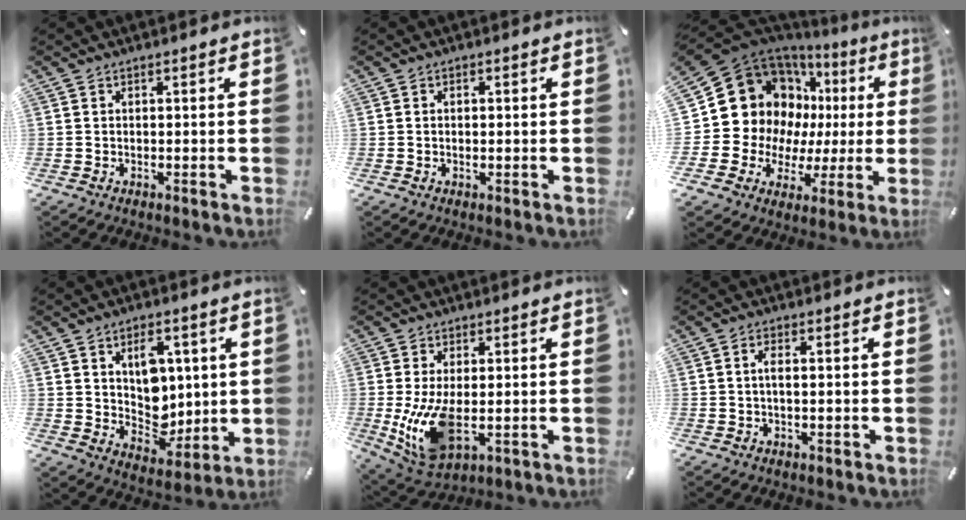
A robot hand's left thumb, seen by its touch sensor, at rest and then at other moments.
{"total": 0.9, "force": [-0.1, 0.5, 0.8], "torque": [-0.016, 0.001, -0.002]}
{"total": 19.2, "force": [6.1, 15.6, 9.3], "torque": [-0.169, -0.054, 0.132]}
{"total": 7.4, "force": [2.5, 5.8, 3.9], "torque": [-0.035, -0.016, 0.039]}
{"total": 12.6, "force": [-0.4, 6.7, 10.6], "torque": [-0.218, -0.030, -0.005]}
{"total": 2.2, "force": [0.1, 0.6, 2.2], "torque": [-0.040, 0.000, 0.000]}